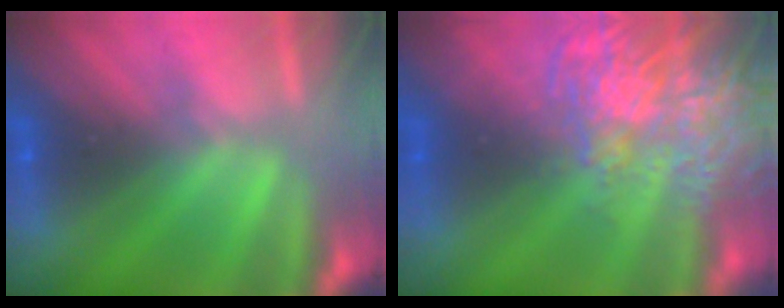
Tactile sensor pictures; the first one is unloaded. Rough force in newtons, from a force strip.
{"total": 8.5}